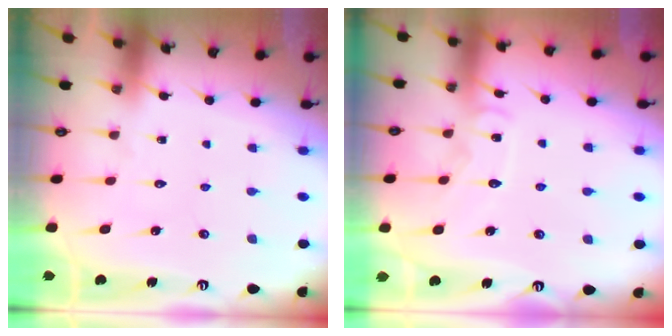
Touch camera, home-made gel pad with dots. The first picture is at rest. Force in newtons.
{"total": 7.5, "press": 7.4, "slide": 0.7}